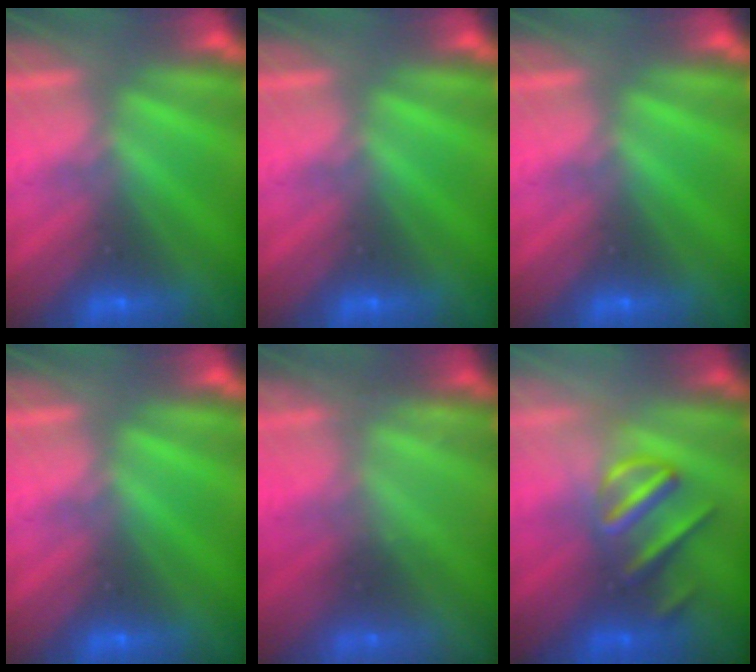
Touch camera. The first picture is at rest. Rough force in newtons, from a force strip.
{"total": 0.0}
{"total": 0.0}
{"total": 0.0}
{"total": 2.3}
{"total": 3.0}